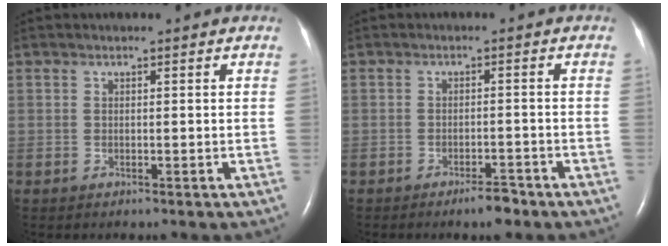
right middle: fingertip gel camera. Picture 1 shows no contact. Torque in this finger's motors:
{"motor_torque": [0.28, -0.19, 0.00, 0.00]}